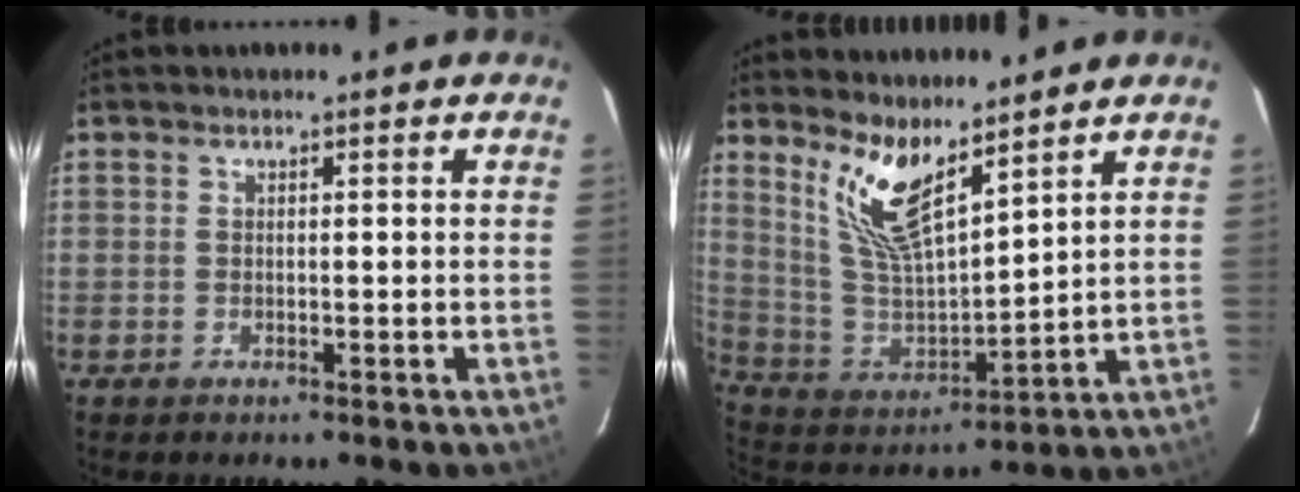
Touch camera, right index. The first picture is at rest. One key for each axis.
{"total": 11.7, "fx": 8.1, "fy": 3.3, "fz": 7.8, "tx": -0.156, "ty": -0.010, "tz": 0.174}